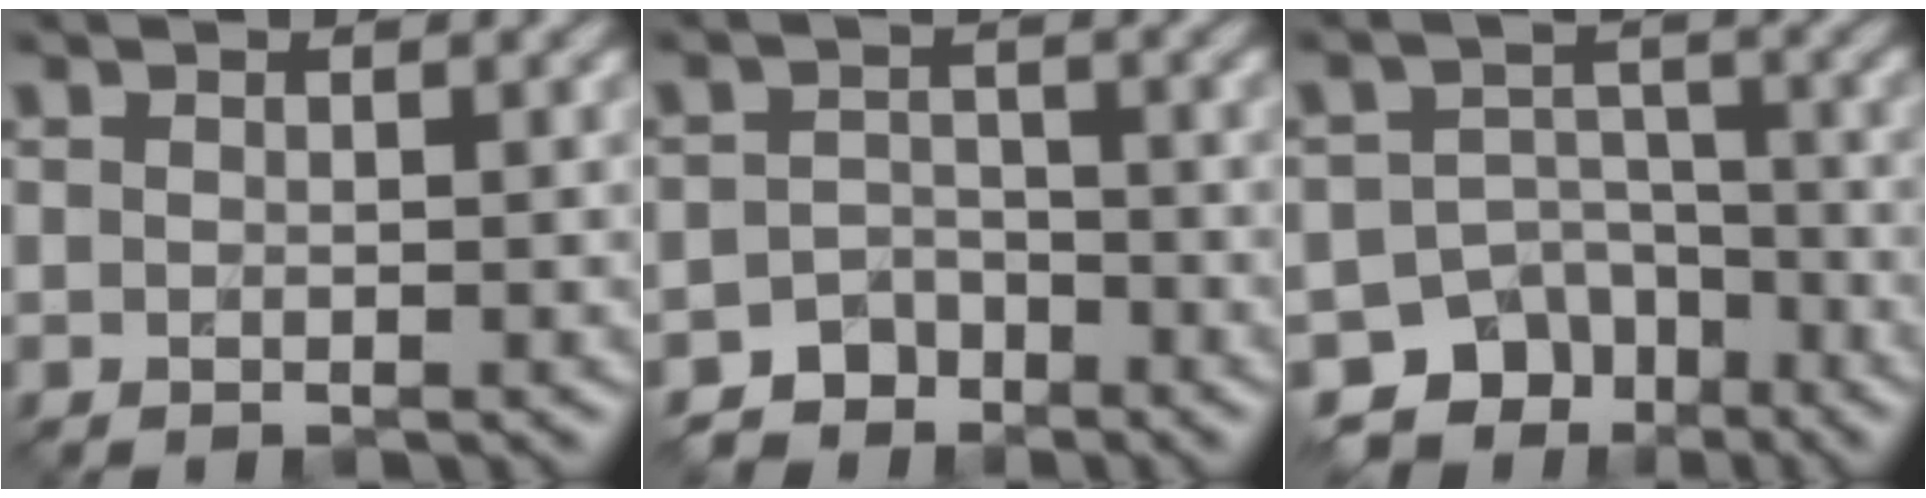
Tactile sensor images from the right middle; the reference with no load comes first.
{"total": 3.3, "force": [-2.8, 1.8, -0.3], "torque": [0.021, 0.004, -0.048]}
{"total": 9.3, "force": [-6.5, 6.6, 1.3], "torque": [-0.010, -0.001, -0.096]}